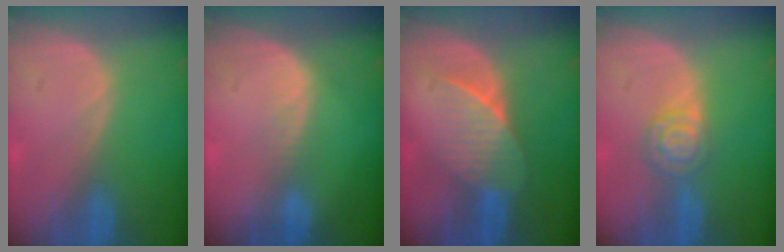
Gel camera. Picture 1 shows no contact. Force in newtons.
{"total": 1.6, "press": 1.6, "slide": 0.1}
{"total": 6.6, "press": 6.1, "slide": 2.5}
{"total": 4.8, "press": 4.2, "slide": 2.3}